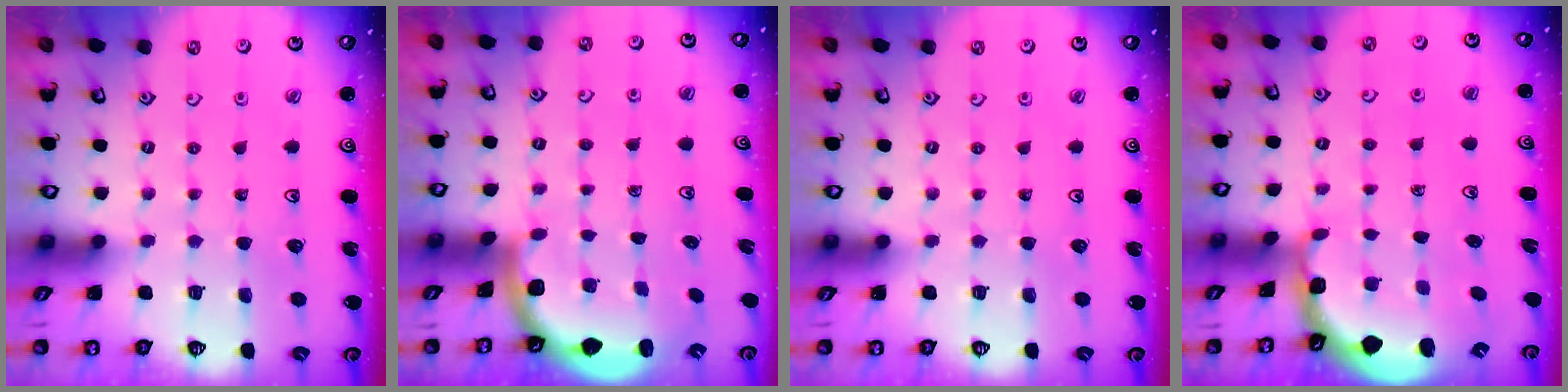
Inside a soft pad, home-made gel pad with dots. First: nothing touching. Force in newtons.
{"total": 1.7, "press": 1.7, "slide": 0.1}
{"total": 0.0}
{"total": 1.8, "press": 1.8, "slide": 0.3}